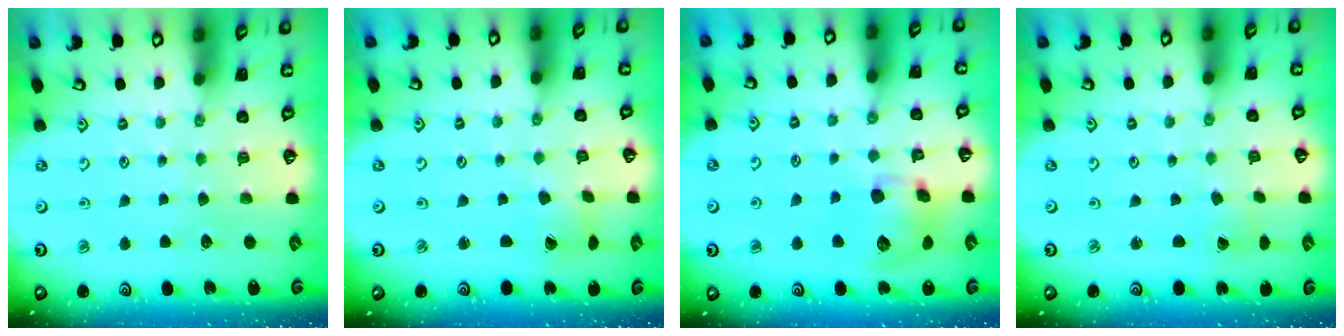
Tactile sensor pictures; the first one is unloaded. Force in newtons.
{"total": 1.4, "press": 1.4, "slide": 0.2}
{"total": 12.5, "press": 12.4, "slide": 1.9}
{"total": 0.7, "press": 0.7, "slide": 0.0}